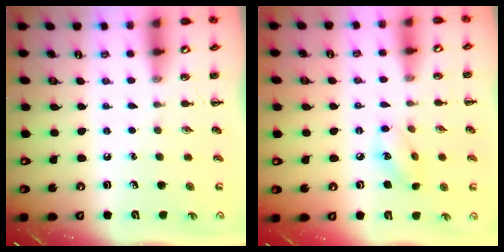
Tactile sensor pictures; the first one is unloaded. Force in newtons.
{"total": 7.0, "press": 7.0, "slide": 0.7}